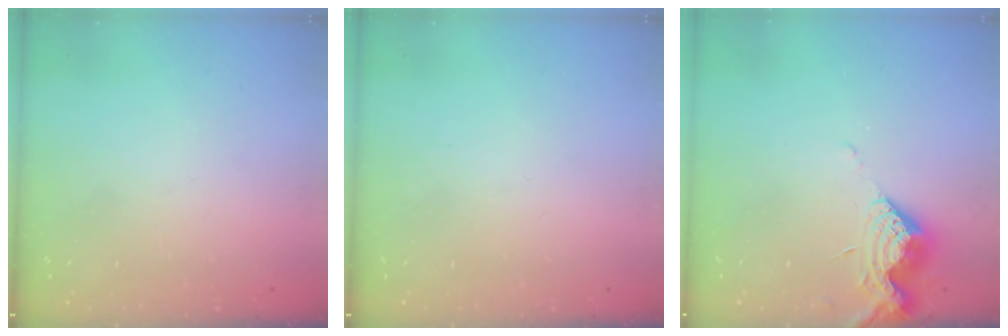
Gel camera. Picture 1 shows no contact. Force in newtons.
{"total": 0.0}
{"total": 8.0, "press": 7.9, "slide": 0.9}